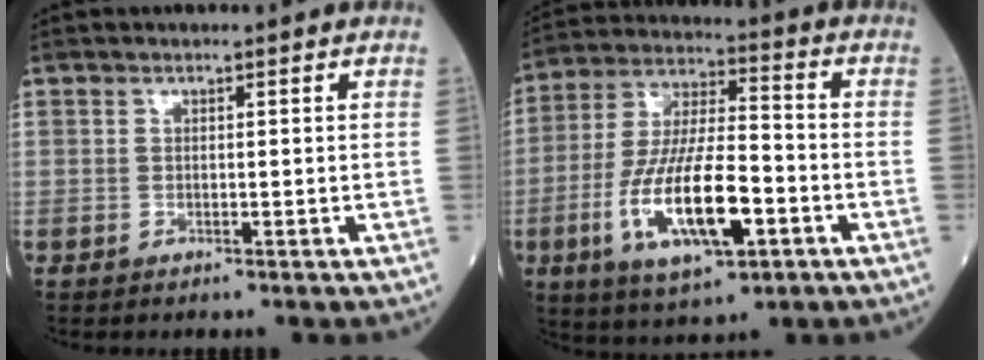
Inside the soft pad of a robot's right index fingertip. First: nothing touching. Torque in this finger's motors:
{"motor_torque": [1.87, -0.27, 1.05, 0.21]}